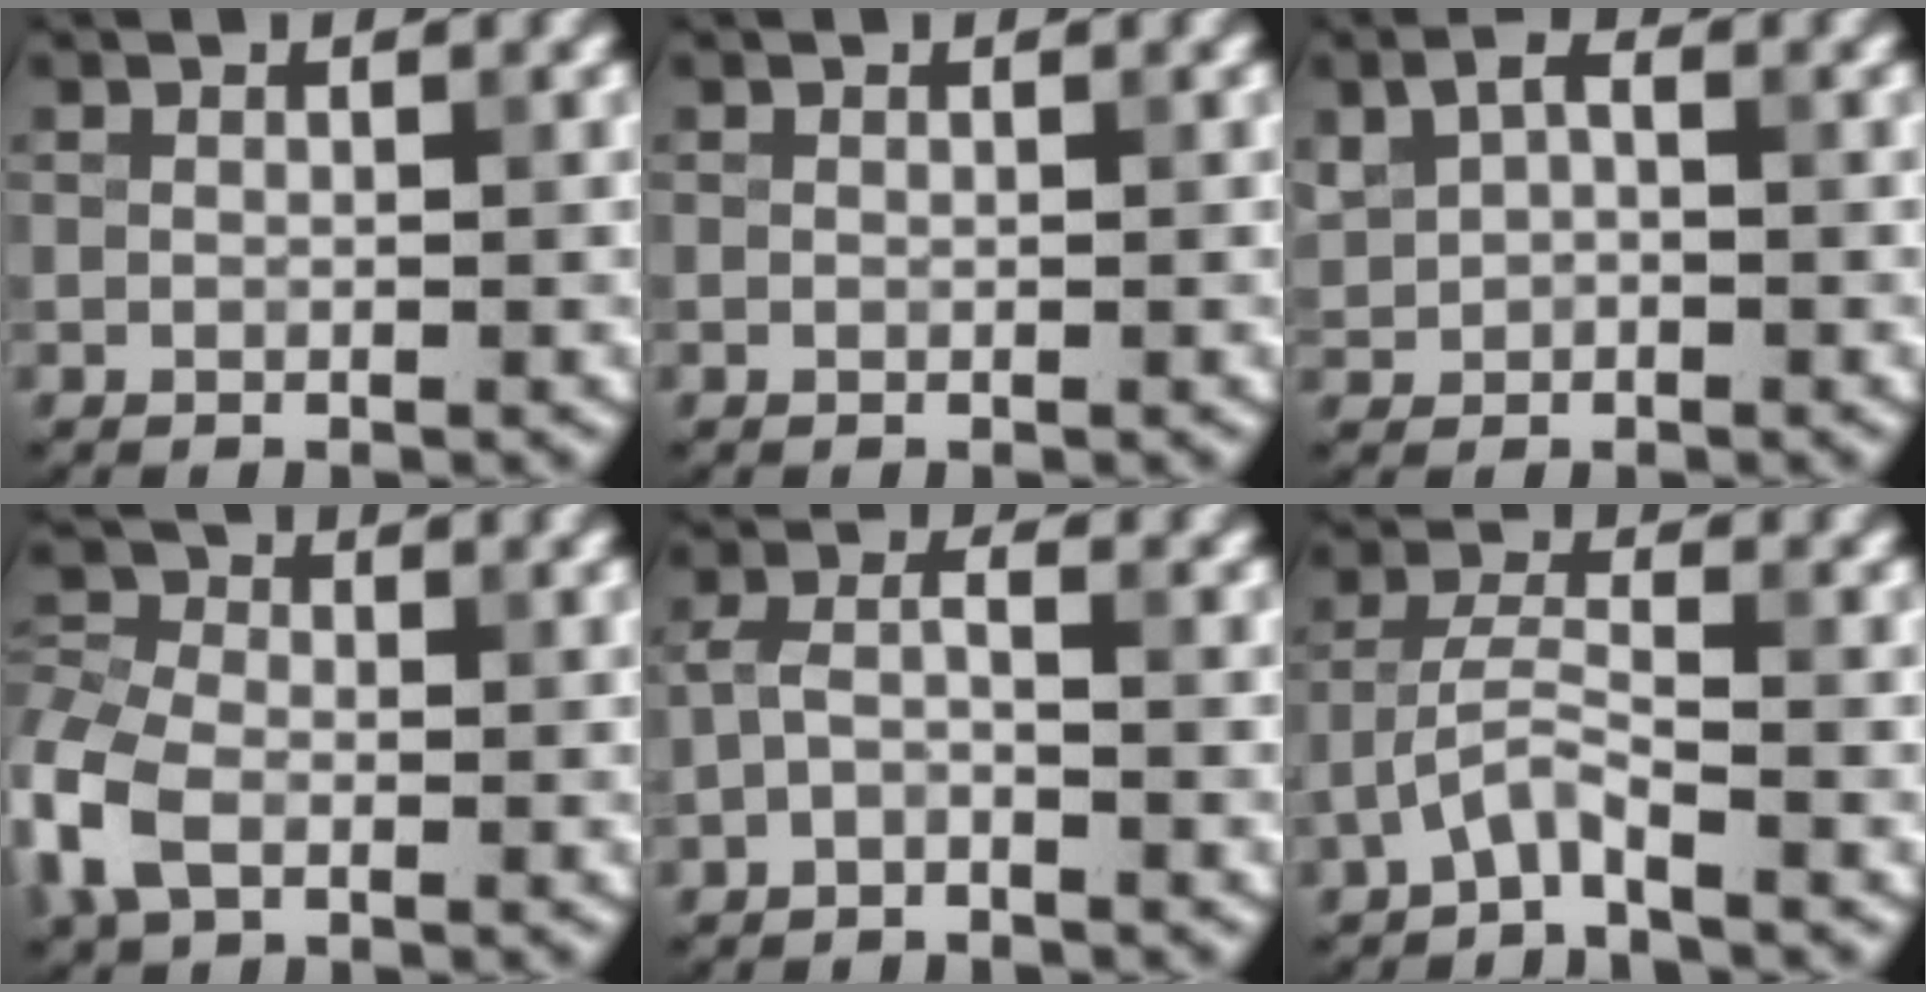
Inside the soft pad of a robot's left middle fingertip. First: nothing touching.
{"total": 0.0}
{"total": 2.5, "force": [0.4, 1.9, 1.6], "torque": [-0.034, 0.006, 0.003]}
{"total": 5.5, "force": [-1.7, 3.7, 3.6], "torque": [-0.092, 0.006, -0.051]}
{"total": 1.9, "force": [-1.0, 0.7, 1.5], "torque": [-0.033, 0.008, -0.028]}
{"total": 2.6, "force": [-2.0, 0.3, 1.6], "torque": [-0.037, 0.008, -0.048]}